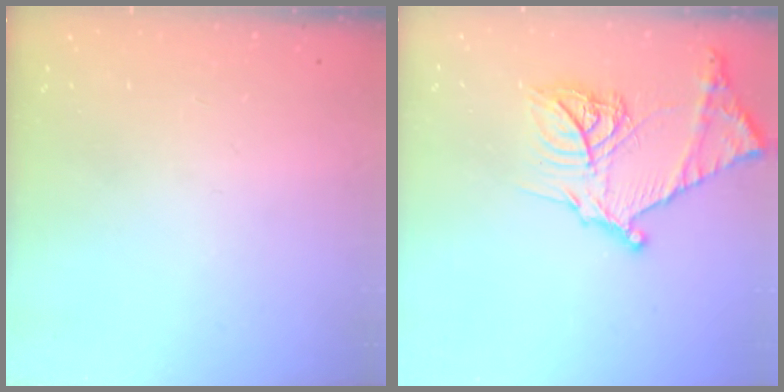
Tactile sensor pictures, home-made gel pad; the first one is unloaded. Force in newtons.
{"total": 20.3, "press": 20.3, "slide": 1.7}